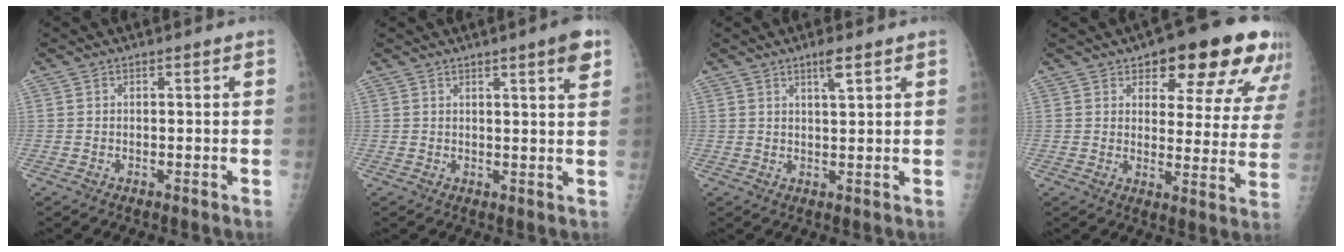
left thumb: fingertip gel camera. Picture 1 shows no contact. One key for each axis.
{"total": 4.9, "fx": 2.7, "fy": 0.4, "fz": 4.1, "tx": -0.050, "ty": -0.013, "tz": 0.035}
{"total": 3.1, "fx": 1.9, "fy": 0.4, "fz": 2.5, "tx": -0.043, "ty": -0.009, "tz": 0.033}
{"total": 18.0, "fx": 11.5, "fy": 7.7, "fz": 11.6, "tx": -0.095, "ty": -0.041, "tz": 0.137}